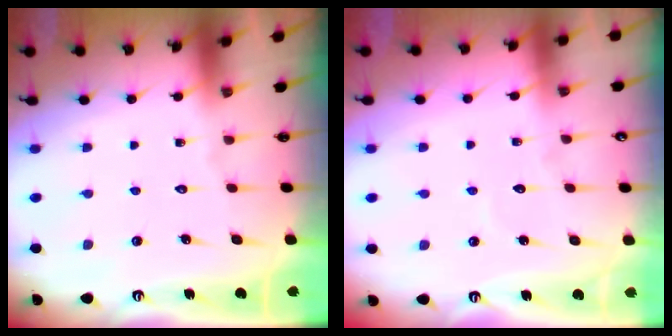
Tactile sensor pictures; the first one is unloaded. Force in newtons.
{"total": 4.5, "press": 4.4, "slide": 0.5}